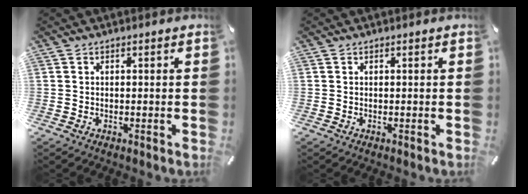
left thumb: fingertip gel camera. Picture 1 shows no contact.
{"total": 0.0}